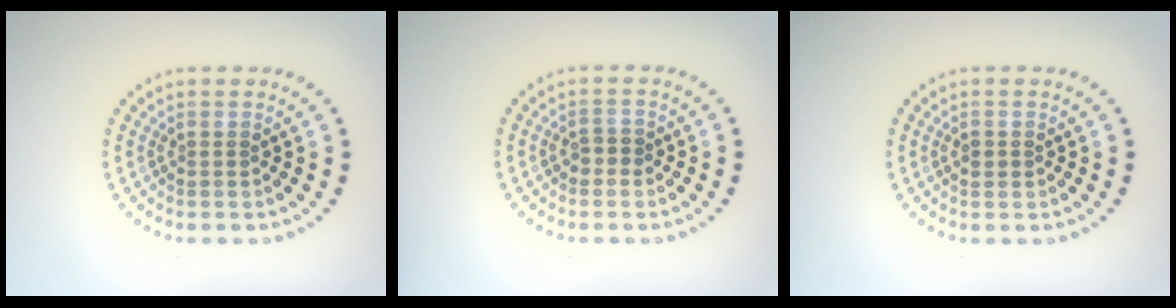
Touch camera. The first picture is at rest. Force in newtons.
{"total": 1.1, "press": 1.0, "slide": 0.4}
{"total": 1.1, "press": 1.1, "slide": 0.1}